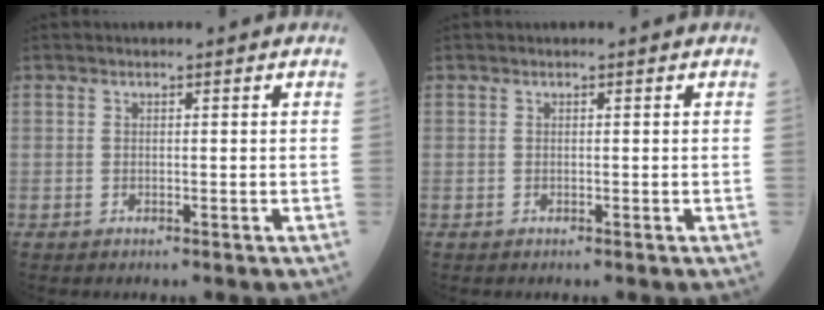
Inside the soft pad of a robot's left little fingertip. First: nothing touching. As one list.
[{"total": 0.0}]